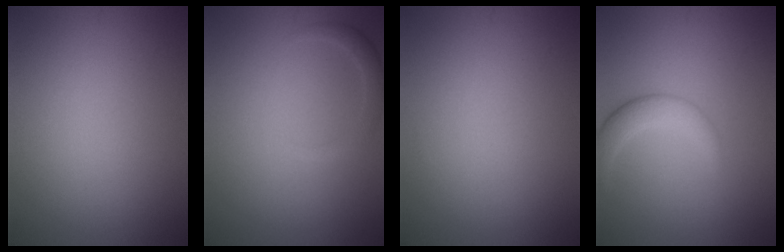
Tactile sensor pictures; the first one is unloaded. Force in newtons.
{"total": 1.4, "press": 1.4, "slide": 0.1}
{"total": 0.0}
{"total": 2.6, "press": 2.6, "slide": 0.2}